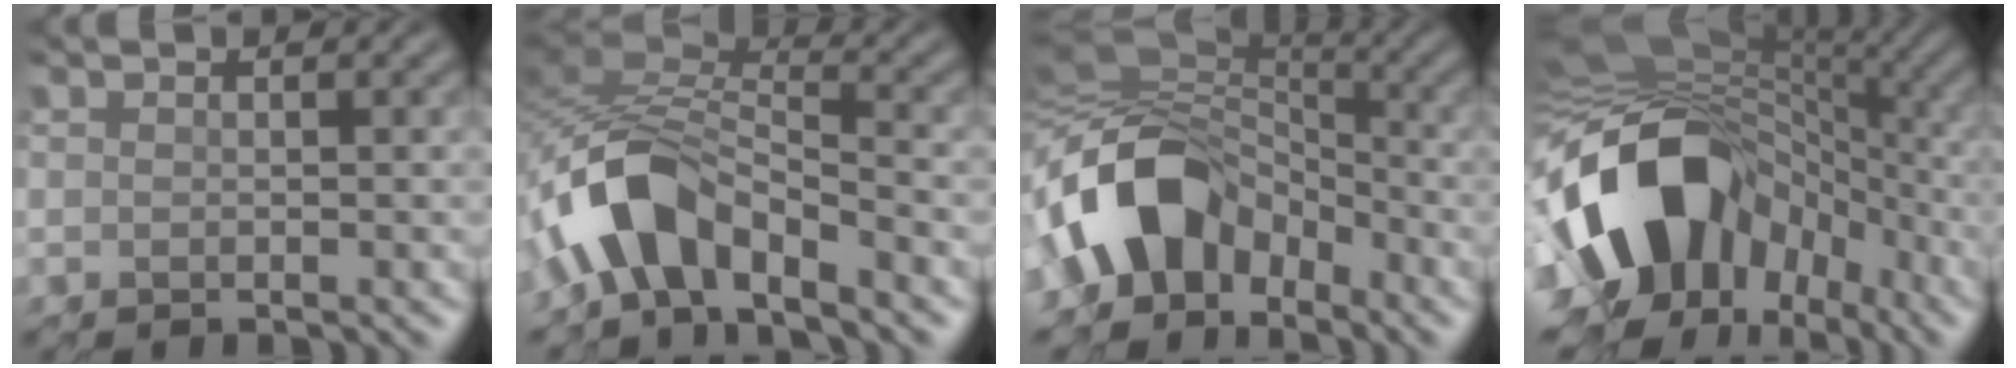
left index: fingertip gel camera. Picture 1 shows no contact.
{"total": 5.9, "force": [-4.7, 1.4, 3.3], "torque": [-0.058, 0.006, -0.097]}
{"total": 9.4, "force": [-4.5, 6.0, 5.6], "torque": [-0.098, 0.006, -0.095]}
{"total": 15.2, "force": [-4.1, 10.8, 9.9], "torque": [-0.190, -0.012, -0.074]}